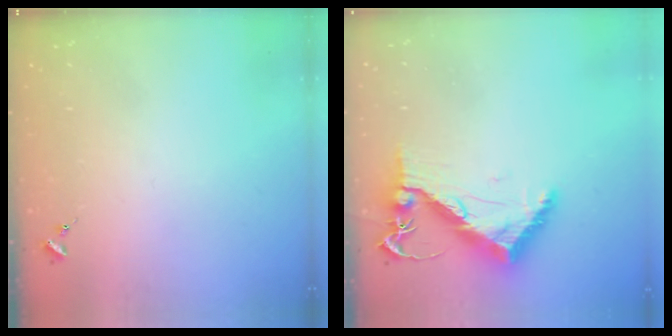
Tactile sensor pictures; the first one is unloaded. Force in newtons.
{"total": 10.7, "press": 10.6, "slide": 1.3}